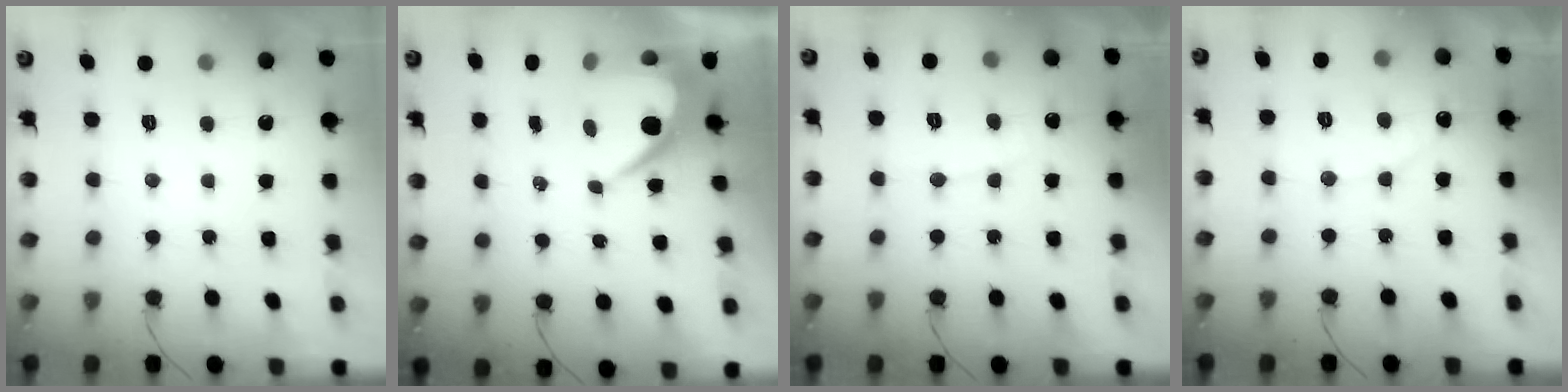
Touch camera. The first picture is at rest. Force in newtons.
{"total": 9.4, "press": 9.4, "slide": 0.8}
{"total": 4.9, "press": 4.9, "slide": 0.4}
{"total": 5.6, "press": 5.6, "slide": 0.3}